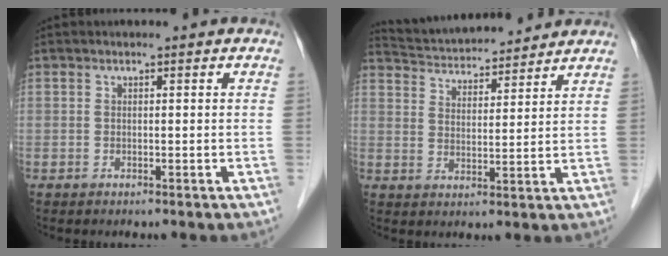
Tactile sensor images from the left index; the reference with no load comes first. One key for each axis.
{"total": 12.6, "fx": 12.0, "fy": 1.6, "fz": 3.3, "tx": -0.063, "ty": 0.022, "tz": 0.193}